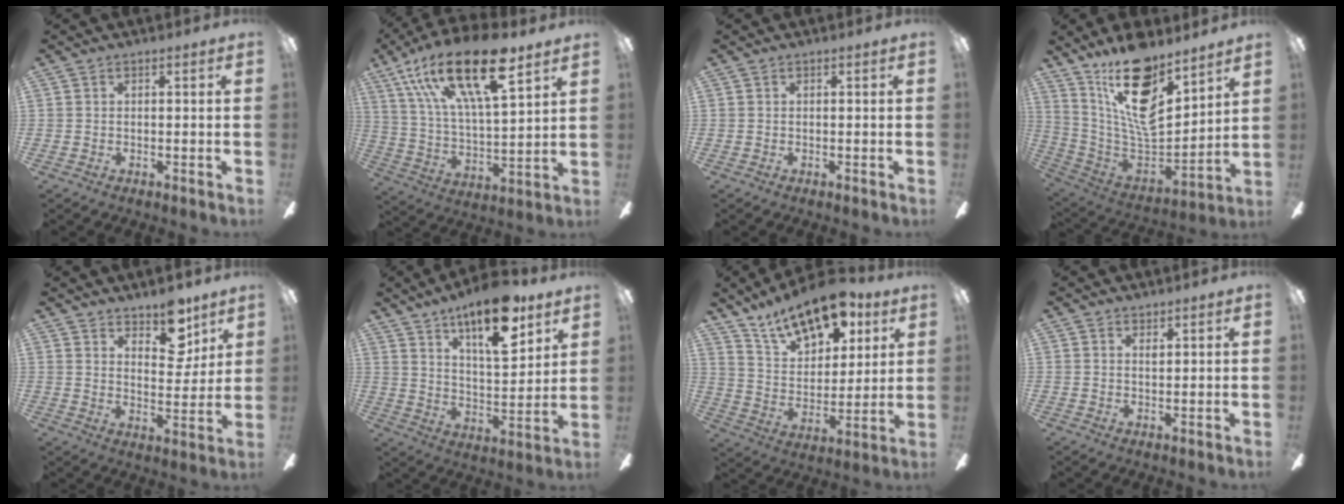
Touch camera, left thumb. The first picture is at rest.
{"total": 24.3, "force": [14.5, 8.6, 17.5], "torque": [-0.329, -0.066, 0.239]}
{"total": 0.0}
{"total": 20.6, "force": [12.8, 8.9, 13.4], "torque": [-0.240, -0.088, 0.223]}
{"total": 10.8, "force": [7.9, 5.3, 5.1], "torque": [-0.052, -0.049, 0.138]}
{"total": 16.5, "force": [11.7, 5.4, 10.3], "torque": [-0.161, -0.061, 0.193]}
{"total": 17.4, "force": [12.2, 8.5, 8.9], "torque": [-0.151, -0.065, 0.217]}
{"total": 1.2, "force": [1.1, 0.3, 0.4], "torque": [-0.001, -0.004, 0.018]}